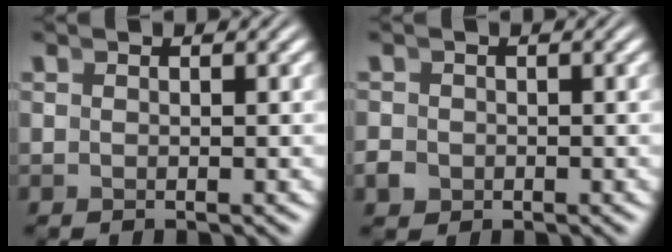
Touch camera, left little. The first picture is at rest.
{"total": 1.5, "force": [-0.7, 1.3, 0.3], "torque": [-0.008, -0.010, -0.010]}